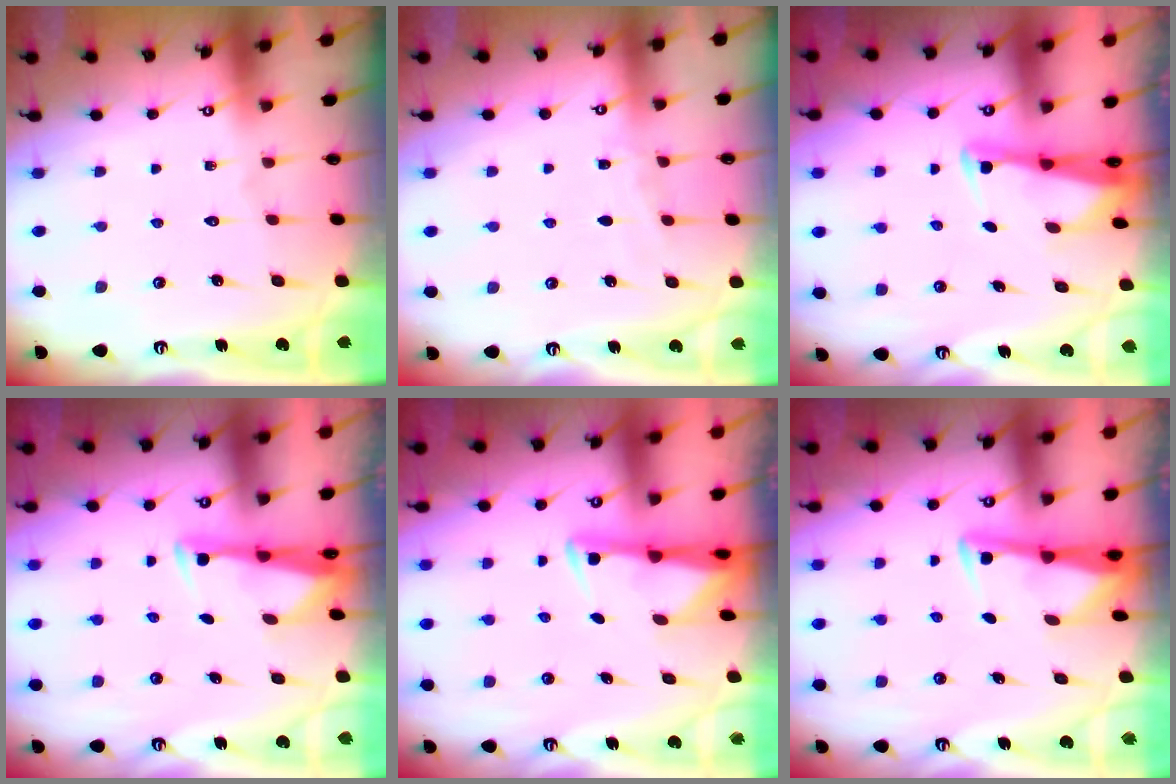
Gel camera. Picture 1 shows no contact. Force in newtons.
{"total": 3.2, "press": 3.1, "slide": 0.5}
{"total": 2.6, "press": 2.5, "slide": 0.6}
{"total": 2.9, "press": 2.8, "slide": 0.8}
{"total": 3.0, "press": 2.9, "slide": 0.5}
{"total": 3.0, "press": 2.9, "slide": 0.4}